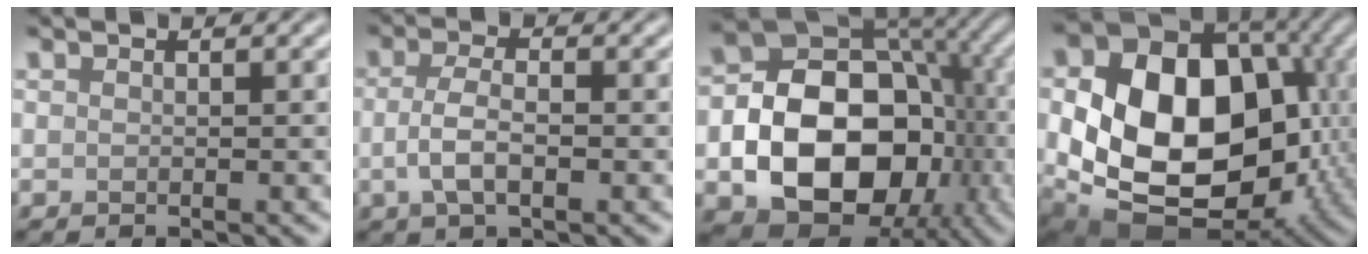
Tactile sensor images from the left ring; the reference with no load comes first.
{"total": 3.3, "force": [-0.7, 1.3, 3.0], "torque": [-0.065, 0.000, -0.016]}
{"total": 14.7, "force": [-3.4, 10.5, 9.7], "torque": [-0.146, -0.015, -0.064]}
{"total": 18.1, "force": [-1.2, 13.1, 12.5], "torque": [-0.188, -0.010, -0.019]}